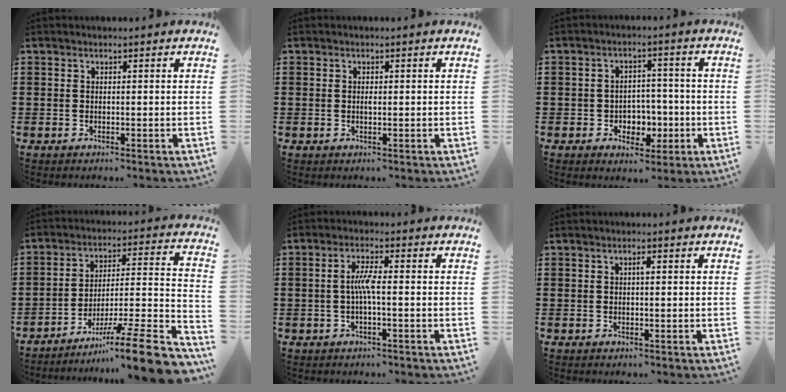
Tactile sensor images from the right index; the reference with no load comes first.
{"total": 0.8, "force": [0.0, 0.3, 0.8], "torque": [-0.017, -0.002, 0.001]}
{"total": 4.4, "force": [-1.4, 3.6, 2.0], "torque": [-0.030, 0.004, -0.031]}
{"total": 11.4, "force": [-7.9, 0.8, 8.2], "torque": [-0.110, 0.008, -0.147]}
{"total": 3.8, "force": [-0.6, 0.4, 3.8], "torque": [-0.083, -0.005, -0.018]}
{"total": 0.9, "force": [0.1, 0.2, 0.9], "torque": [-0.019, 0.000, 0.002]}